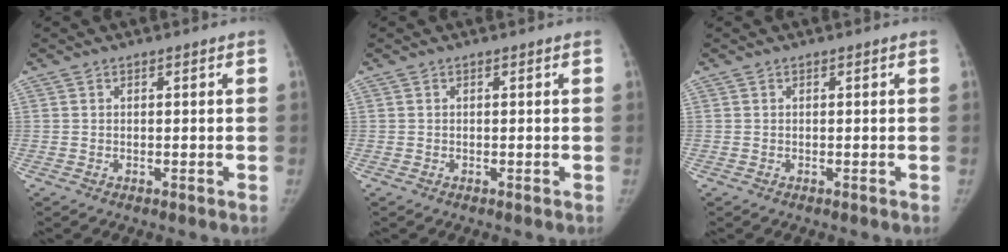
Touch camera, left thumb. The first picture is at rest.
{"total": 0.0}
{"total": 0.0}